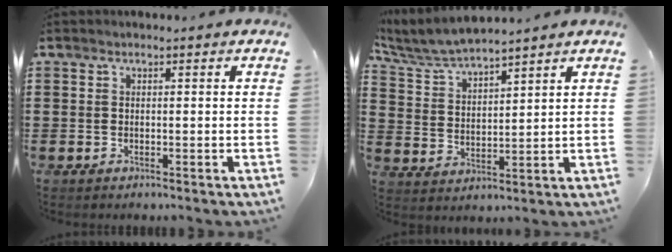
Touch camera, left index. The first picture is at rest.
{"total": 5.5, "force": [5.2, 0.2, 1.7], "torque": [-0.056, -0.026, 0.091]}